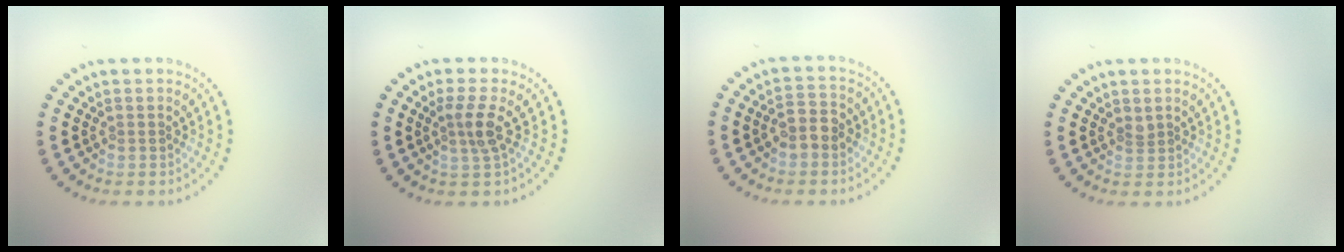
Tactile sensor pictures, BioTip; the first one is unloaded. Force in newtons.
{"total": 2.4, "press": 1.9, "slide": 1.5}
{"total": 2.5, "press": 2.4, "slide": 0.5}
{"total": 0.8, "press": 0.6, "slide": 0.6}